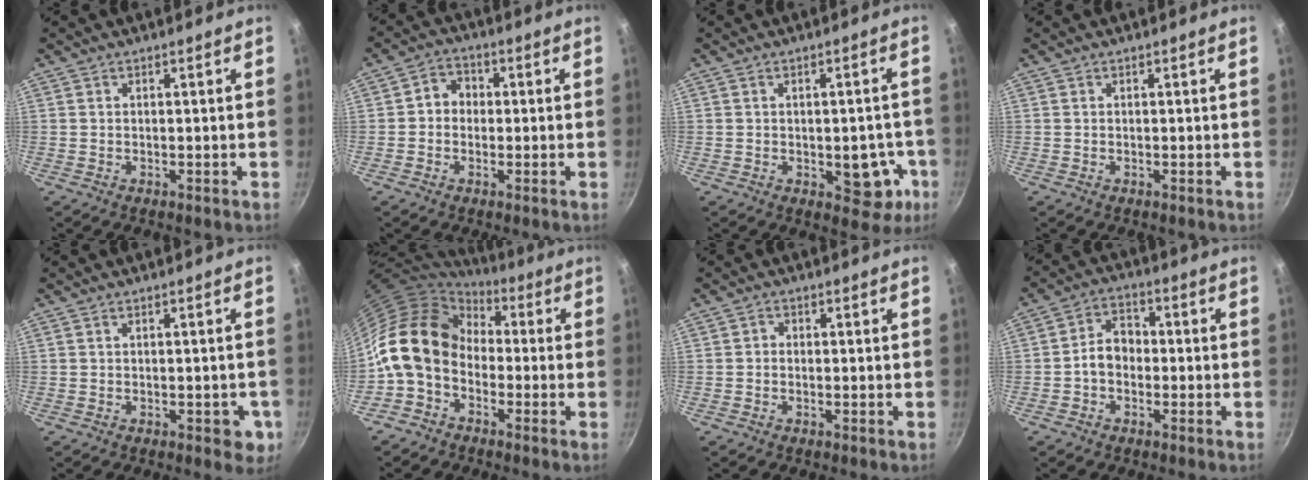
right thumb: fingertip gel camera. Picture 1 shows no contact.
{"total": 4.5, "force": [-0.1, 4.0, 2.1], "torque": [-0.008, 0.011, -0.014]}
{"total": 8.3, "force": [-2.2, 4.7, 6.4], "torque": [-0.035, 0.013, -0.021]}
{"total": 0.0}
{"total": 4.4, "force": [-1.1, 2.4, 3.5], "torque": [-0.012, 0.010, -0.011]}
{"total": 15.5, "force": [-0.8, 12.0, 9.7], "torque": [-0.166, 0.041, -0.035]}
{"total": 1.0, "force": [-0.3, 0.9, 0.4], "torque": [-0.005, 0.005, -0.007]}
{"total": 5.9, "force": [-1.1, 4.5, 3.7], "torque": [-0.040, 0.026, -0.031]}